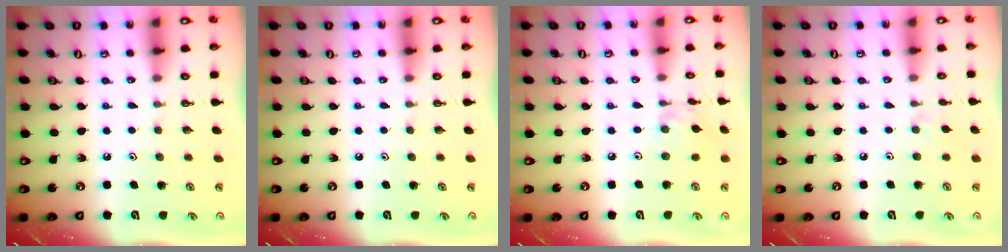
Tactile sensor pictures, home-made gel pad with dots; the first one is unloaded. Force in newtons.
{"total": 0.0}
{"total": 2.2, "press": 2.2, "slide": 0.0}
{"total": 2.5, "press": 2.4, "slide": 0.5}